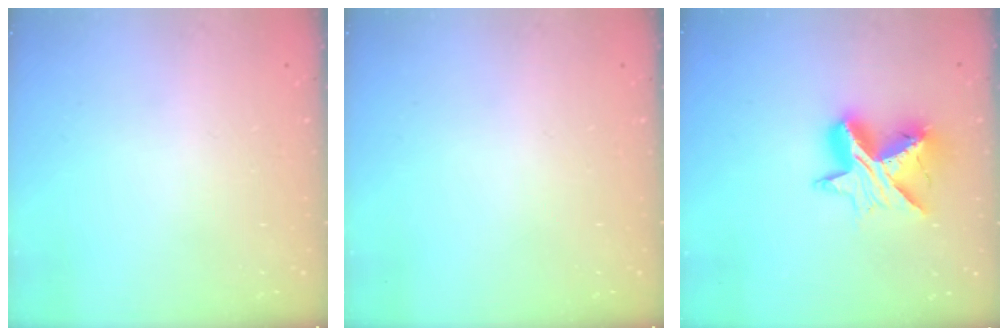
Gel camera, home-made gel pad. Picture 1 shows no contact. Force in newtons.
{"total": 0.0}
{"total": 11.8, "press": 11.8, "slide": 1.0}